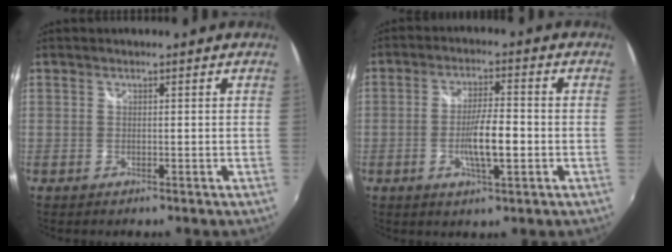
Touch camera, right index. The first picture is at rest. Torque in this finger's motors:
{"motor_torque": [1.64, -0.49, 0.86, 0.18]}